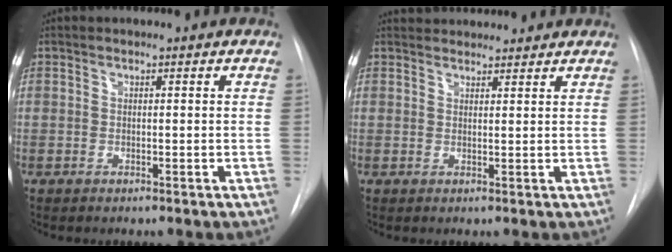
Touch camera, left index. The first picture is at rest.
{"total": 6.8, "force": [6.5, 1.5, 1.2], "torque": [-0.013, 0.033, 0.084]}